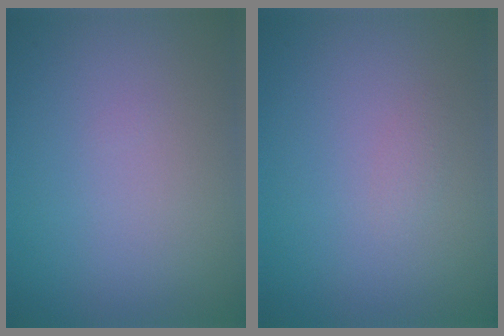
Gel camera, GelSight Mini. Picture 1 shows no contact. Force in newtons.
{"total": 0.6, "press": 0.6, "slide": 0.0}